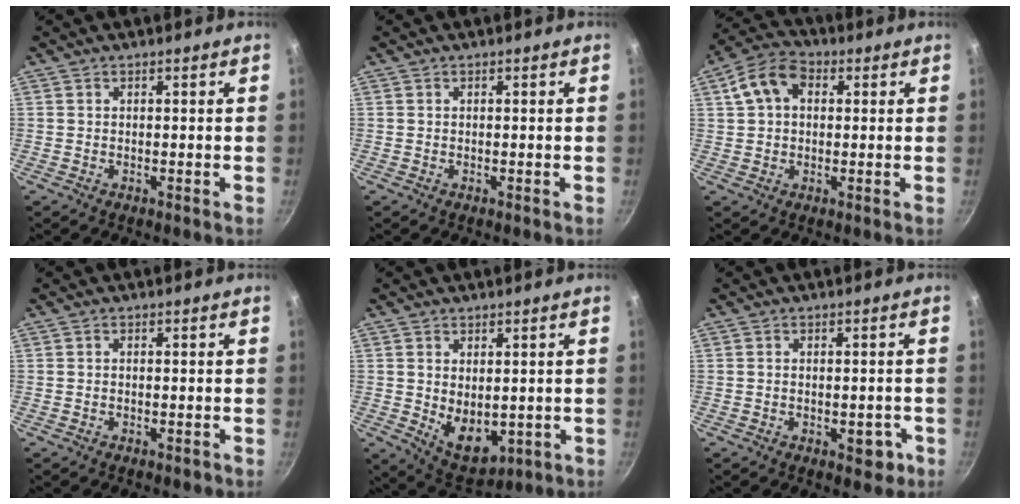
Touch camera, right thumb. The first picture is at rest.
{"total": 0.0}
{"total": 9.0, "force": [2.3, 6.4, 6.0], "torque": [-0.096, 0.022, 0.027]}
{"total": 0.8, "force": [-0.5, 0.4, 0.5], "torque": [-0.009, 0.003, -0.006]}
{"total": 8.3, "force": [0.1, 5.3, 6.4], "torque": [-0.086, -0.022, 0.023]}
{"total": 3.9, "force": [-1.4, 2.1, 2.9], "torque": [-0.016, 0.012, -0.015]}